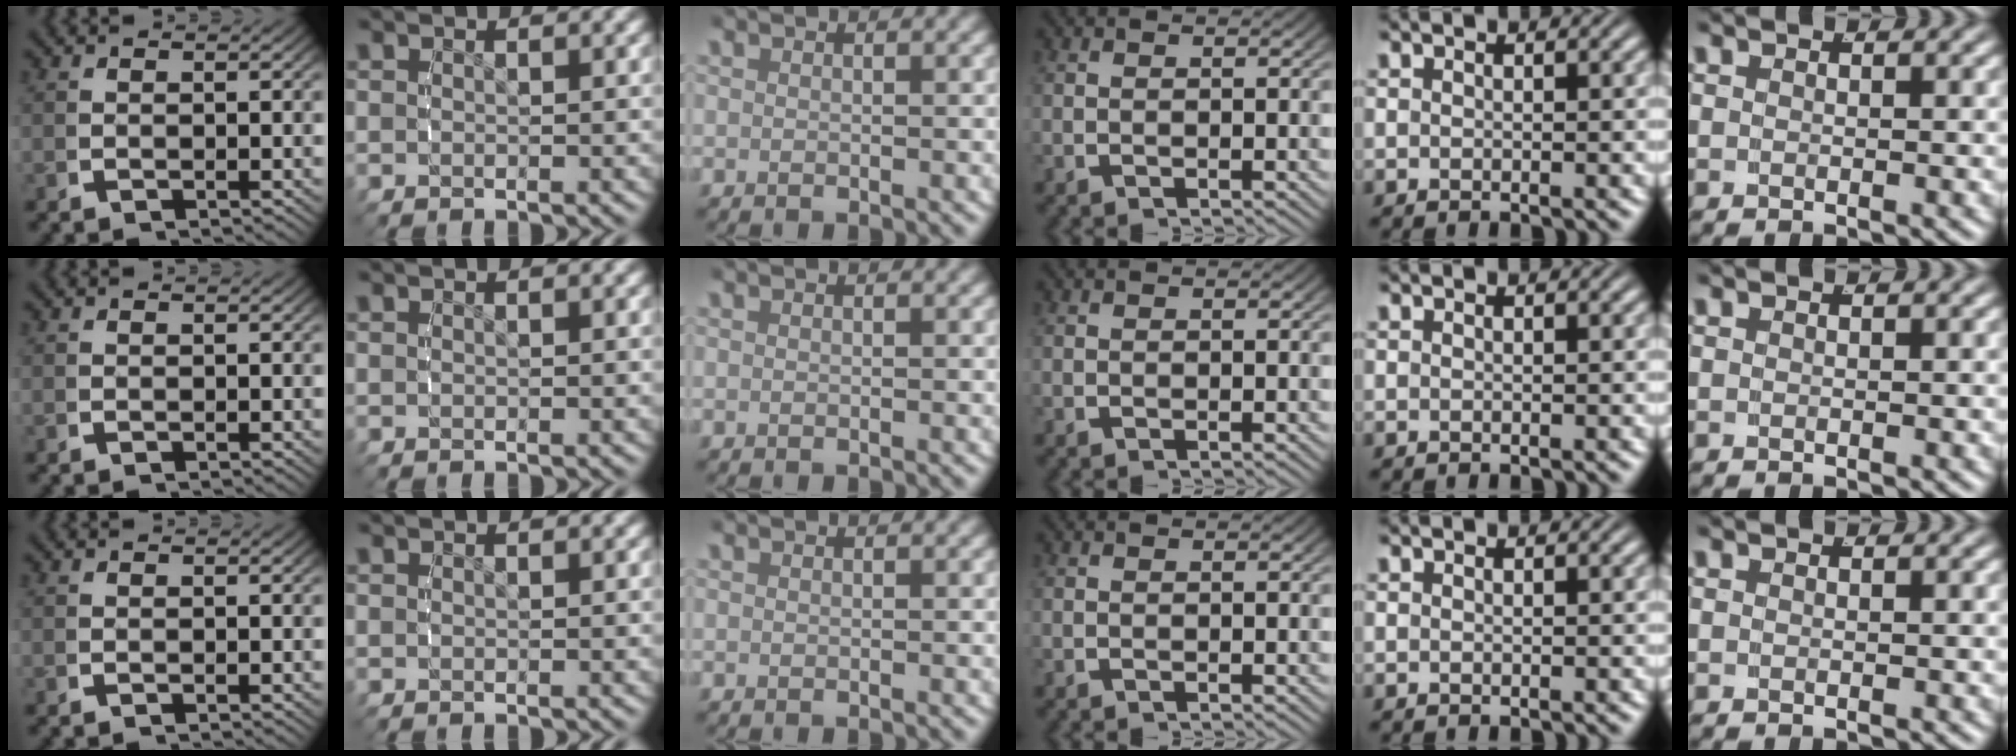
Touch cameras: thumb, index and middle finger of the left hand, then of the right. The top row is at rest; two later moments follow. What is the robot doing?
{"motion": "reach", "object": "pencil case"}